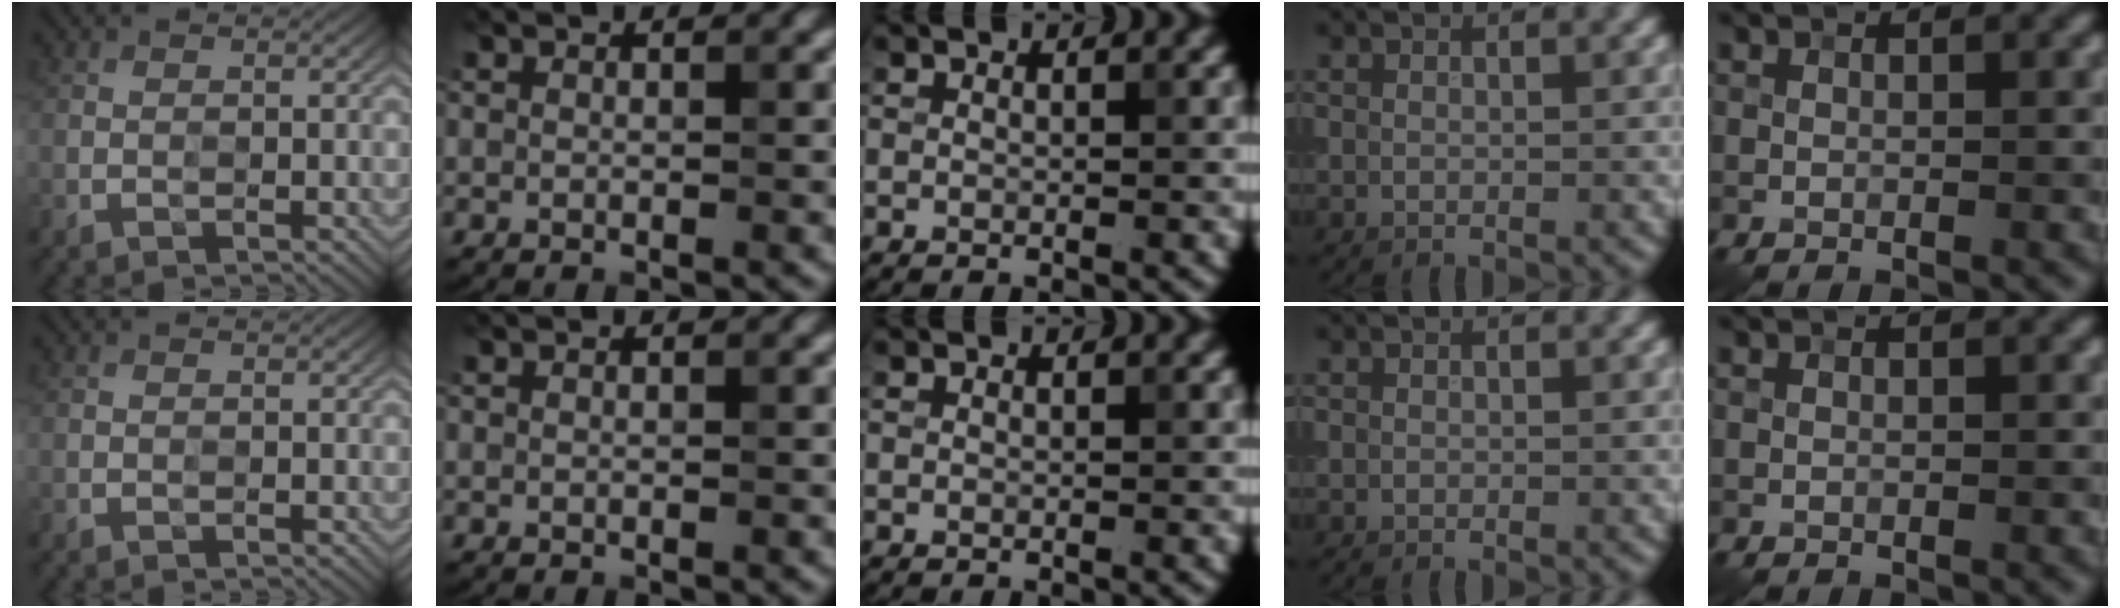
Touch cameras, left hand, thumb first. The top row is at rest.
{}